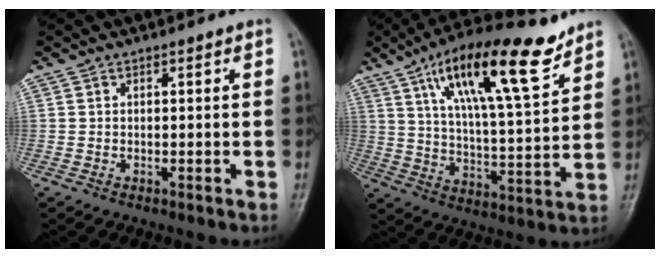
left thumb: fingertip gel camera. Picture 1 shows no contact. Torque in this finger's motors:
{"motor_torque": [0.34, 0.43, 1.61, -1.16, 0.34]}